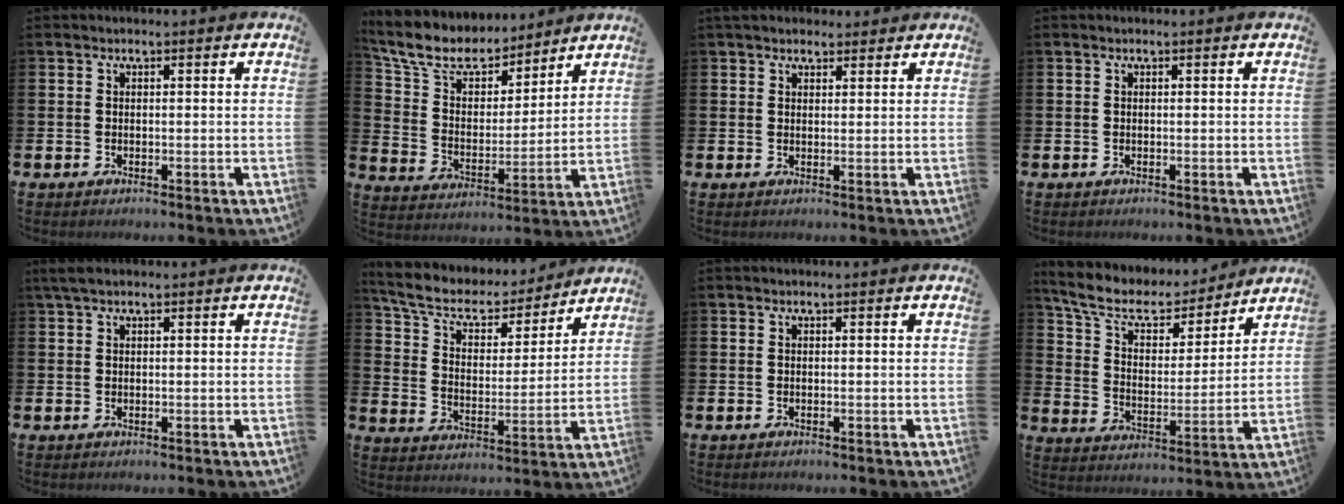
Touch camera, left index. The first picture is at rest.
{"total": 9.8, "force": [8.6, 3.8, 2.8], "torque": [-0.104, -0.050, 0.157]}
{"total": 2.7, "force": [2.4, 1.1, 0.4], "torque": [-0.004, -0.004, 0.043]}
{"total": 0.0}
{"total": 1.9, "force": [1.3, 0.5, 1.2], "torque": [-0.032, 0.009, 0.024]}
{"total": 7.9, "force": [7.0, 3.0, 2.4], "torque": [-0.088, -0.044, 0.122]}
{"total": 0.0}
{"total": 9.1, "force": [7.8, 3.6, 3.1], "torque": [-0.099, -0.048, 0.135]}